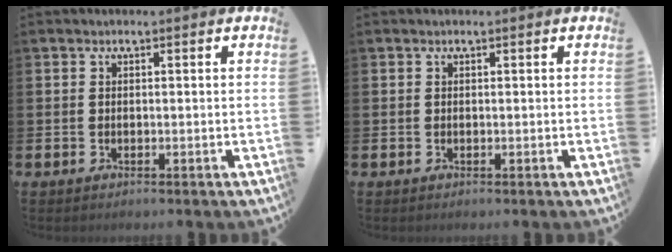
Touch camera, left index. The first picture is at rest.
{"total": 0.0}